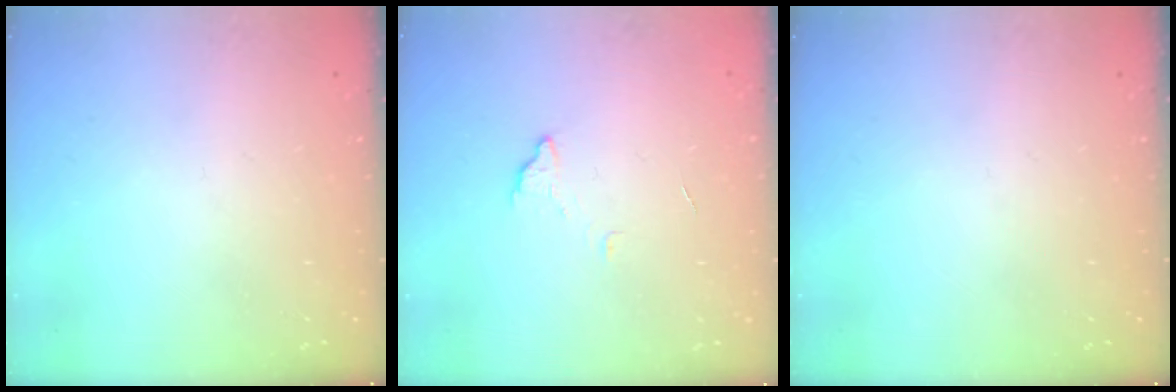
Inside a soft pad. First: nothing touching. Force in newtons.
{"total": 3.5, "press": 3.5, "slide": 0.3}
{"total": 0.0}